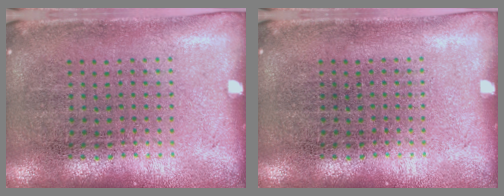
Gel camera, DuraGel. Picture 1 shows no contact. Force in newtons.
{"total": 0.0}